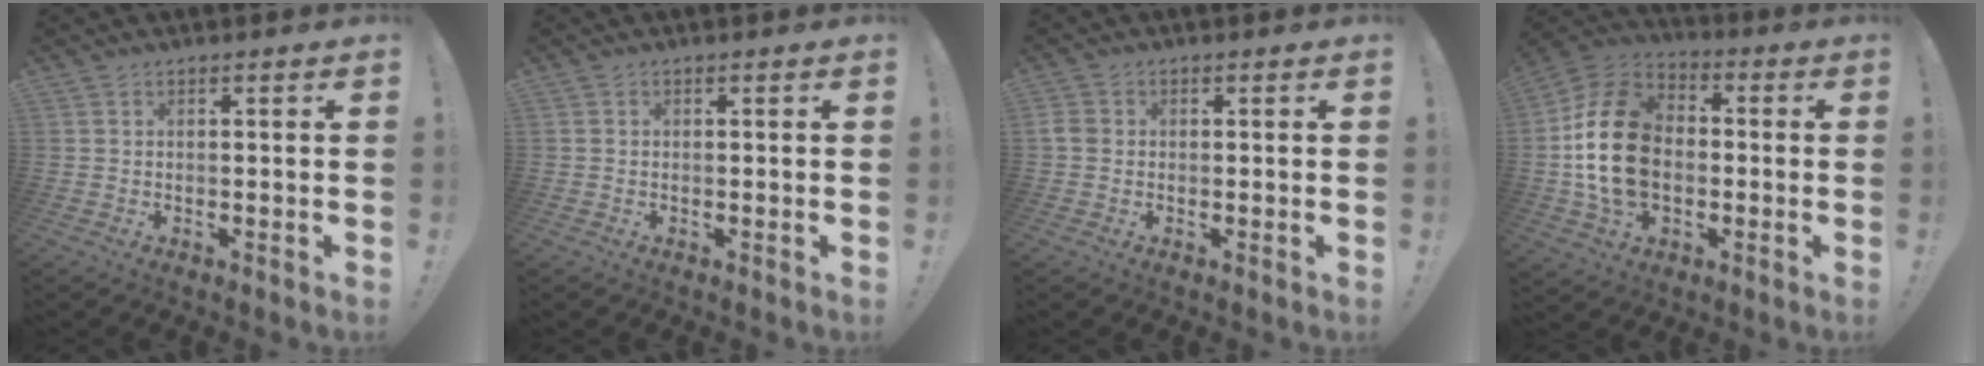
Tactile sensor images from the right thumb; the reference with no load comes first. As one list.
[{"total": 0.0}, {"total": 2.8, "force": [-0.2, 2.4, 1.4], "torque": [-0.034, 0.007, -0.002]}, {"total": 21.5, "force": [-0.6, 15.8, 14.6], "torque": [-0.262, 0.022, 0.002]}]